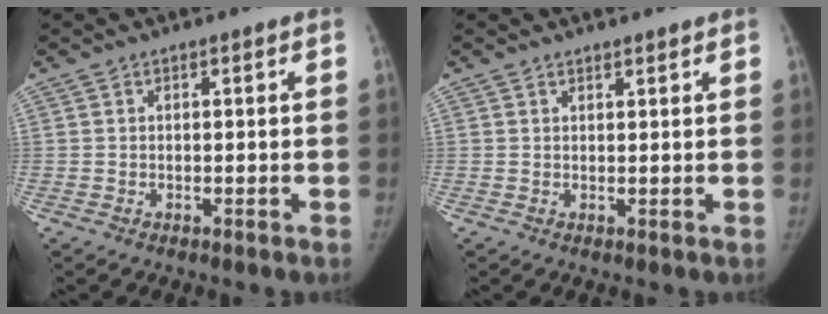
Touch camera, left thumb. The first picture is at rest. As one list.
[{"total": 1.1, "force": [1.1, 0.2, 0.3], "torque": [-0.002, -0.008, 0.017]}]